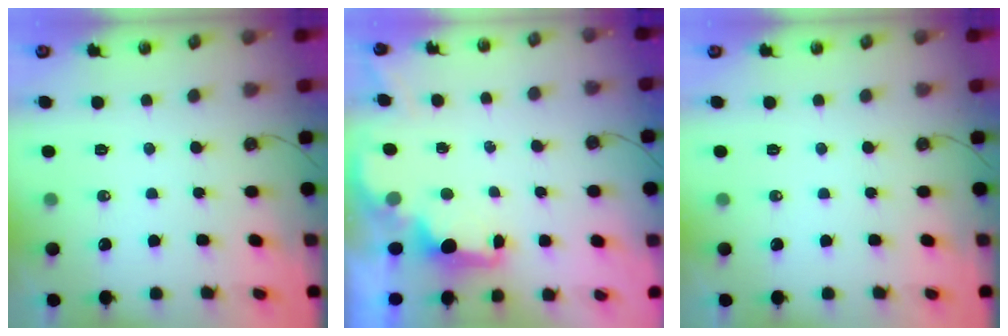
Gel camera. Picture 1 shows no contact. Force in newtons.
{"total": 1.9, "press": 1.7, "slide": 0.8}
{"total": 0.0}